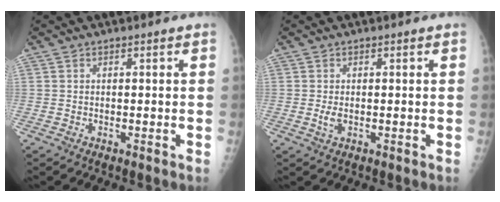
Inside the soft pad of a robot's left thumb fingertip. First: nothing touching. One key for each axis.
{"total": 1.9, "fx": -0.1, "fy": 1.1, "fz": 1.5, "tx": -0.031, "ty": -0.004, "tz": -0.001}